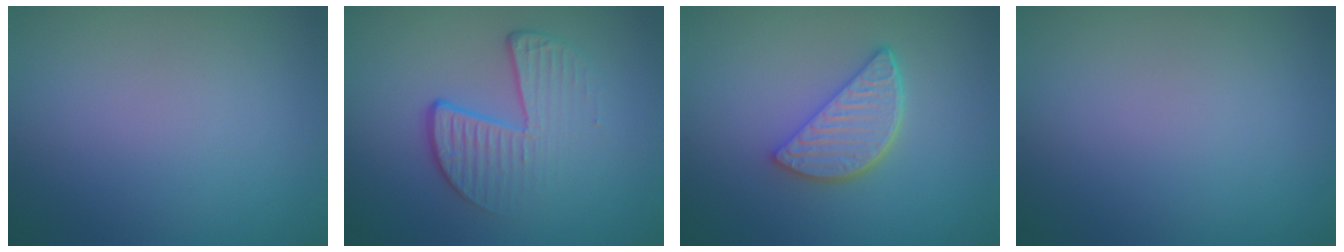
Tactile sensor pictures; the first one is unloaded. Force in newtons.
{"total": 4.2, "press": 2.6, "slide": 3.3}
{"total": 3.9, "press": 3.2, "slide": 2.3}
{"total": 0.0}